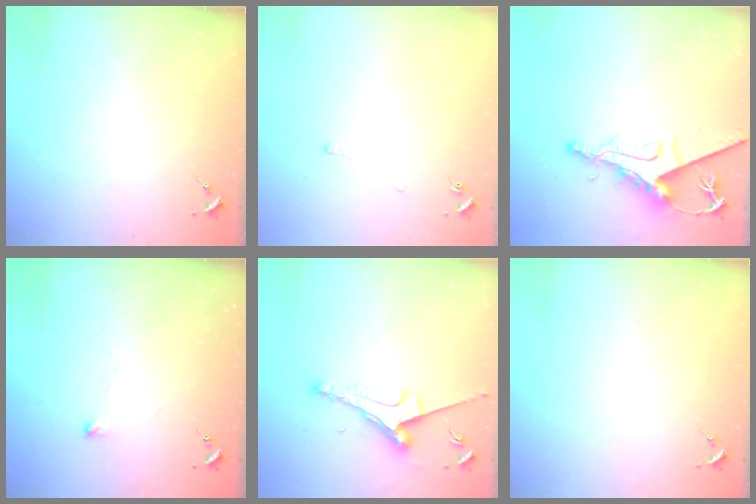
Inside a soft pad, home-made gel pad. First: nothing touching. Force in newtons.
{"total": 2.3, "press": 2.3, "slide": 0.4}
{"total": 10.5, "press": 10.4, "slide": 1.1}
{"total": 2.5, "press": 2.5, "slide": 0.2}
{"total": 8.2, "press": 8.1, "slide": 1.0}
{"total": 0.0}